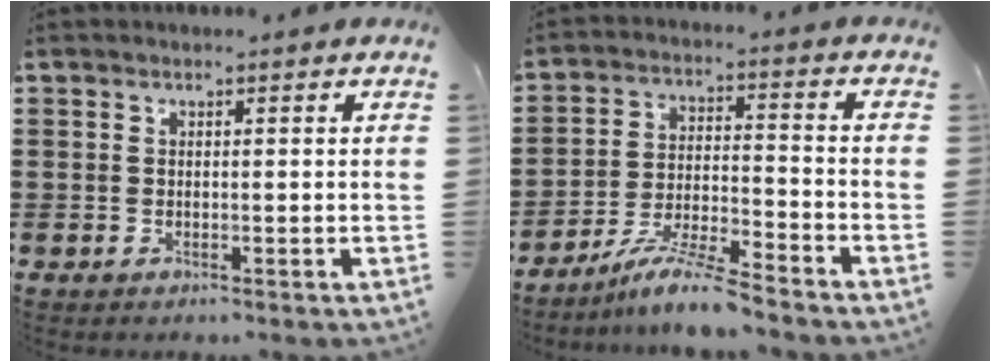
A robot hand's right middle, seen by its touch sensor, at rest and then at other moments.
{"total": 7.4, "force": [-6.6, -0.2, 3.4], "torque": [-0.070, -0.008, -0.129]}